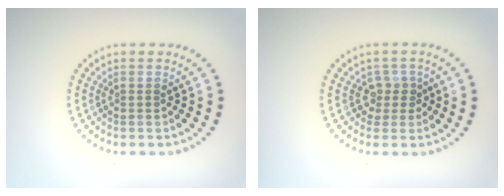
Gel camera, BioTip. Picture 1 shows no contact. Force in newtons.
{"total": 1.8, "press": 1.4, "slide": 1.2}